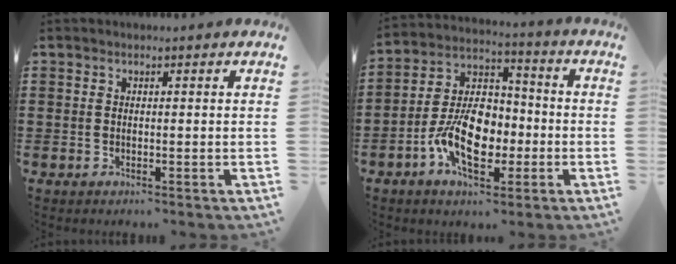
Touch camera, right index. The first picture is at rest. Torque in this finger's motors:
{"motor_torque": [1.15, 0.99, 1.05, 0.21]}